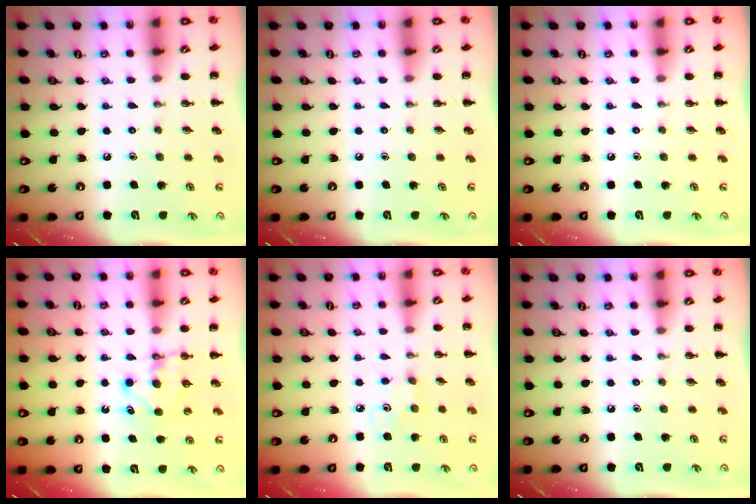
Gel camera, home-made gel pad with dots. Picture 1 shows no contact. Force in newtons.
{"total": 0.0}
{"total": 0.0}
{"total": 5.0, "press": 4.8, "slide": 1.3}
{"total": 2.5, "press": 2.4, "slide": 0.7}
{"total": 0.0}